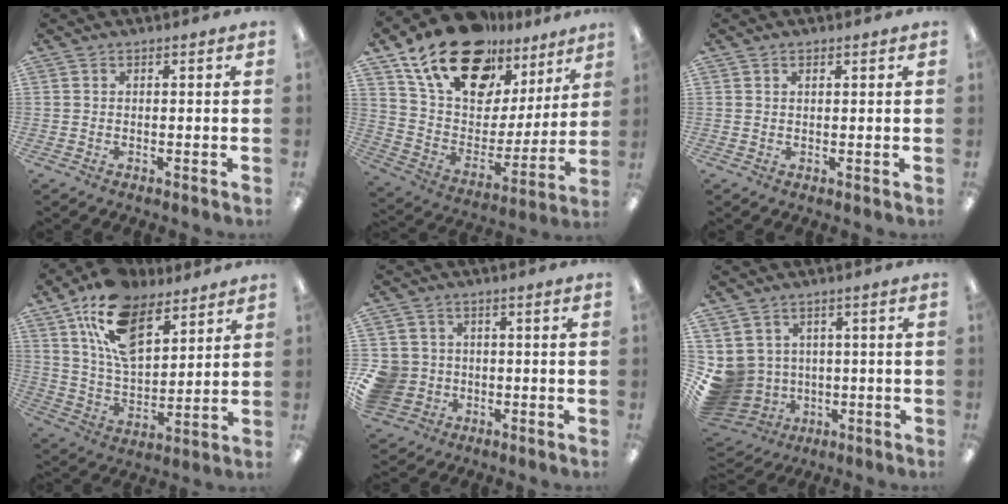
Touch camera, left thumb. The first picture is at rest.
{"total": 21.5, "force": [15.6, 10.9, 9.9], "torque": [-0.179, -0.093, 0.281]}
{"total": 1.3, "force": [0.7, 0.6, 0.9], "torque": [-0.012, -0.002, 0.011]}
{"total": 17.1, "force": [10.7, 8.8, 10.0], "torque": [-0.185, -0.035, 0.196]}
{"total": 8.0, "force": [-1.3, 7.5, 2.3], "torque": [-0.077, 0.015, -0.021]}
{"total": 8.2, "force": [-0.2, 8.0, 1.8], "torque": [-0.089, -0.010, 0.004]}